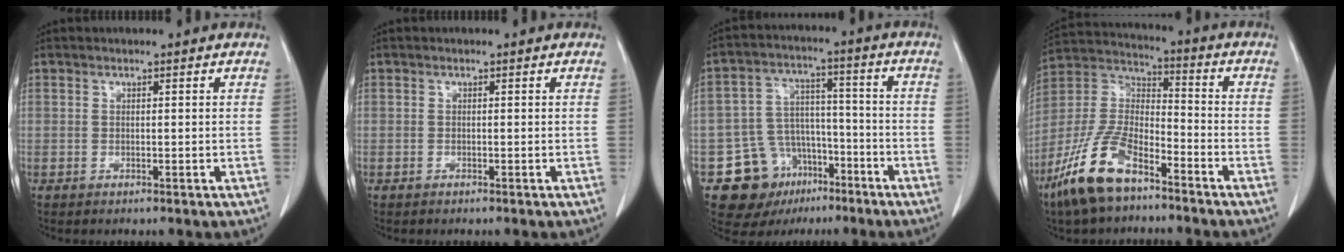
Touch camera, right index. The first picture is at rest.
{"total": 0.0}
{"total": 12.0, "force": [-6.6, 9.1, 4.0], "torque": [-0.066, 0.045, -0.094]}
{"total": 14.1, "force": [-9.4, 5.1, 9.2], "torque": [-0.203, -0.001, -0.182]}